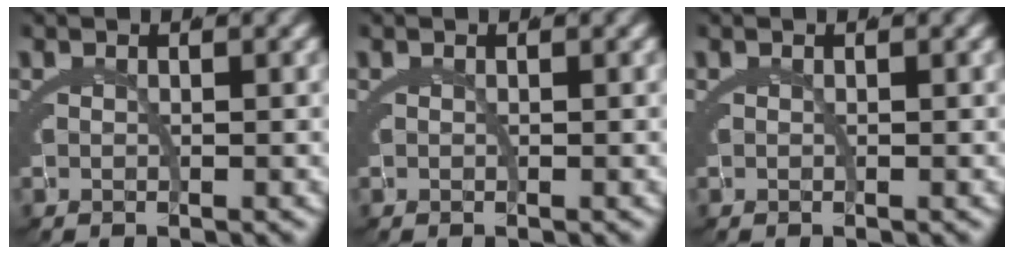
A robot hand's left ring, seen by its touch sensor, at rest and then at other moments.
{"total": 0.0}
{"total": 0.0}